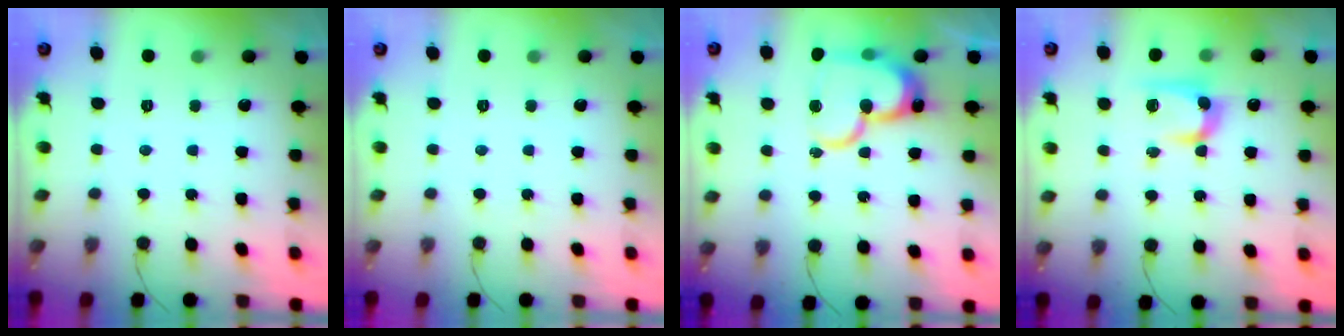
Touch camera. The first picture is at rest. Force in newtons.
{"total": 0.0}
{"total": 18.9, "press": 18.8, "slide": 1.6}
{"total": 11.2, "press": 11.2, "slide": 0.7}